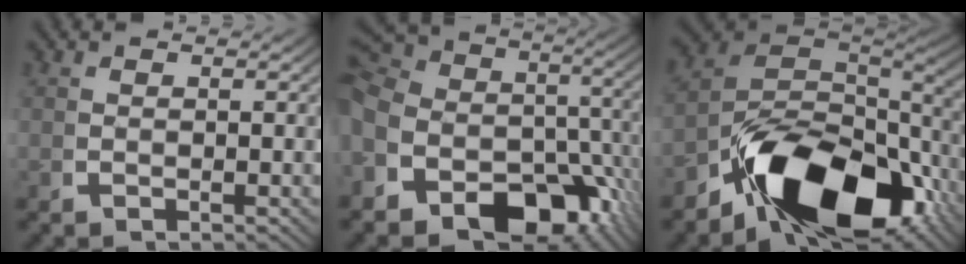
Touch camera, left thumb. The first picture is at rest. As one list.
[{"total": 15.6, "force": [-1.4, 11.8, 10.1], "torque": [-0.170, -0.034, -0.021]}, {"total": 18.5, "force": [-5.6, 10.7, 14.0], "torque": [-0.271, -0.055, -0.068]}]